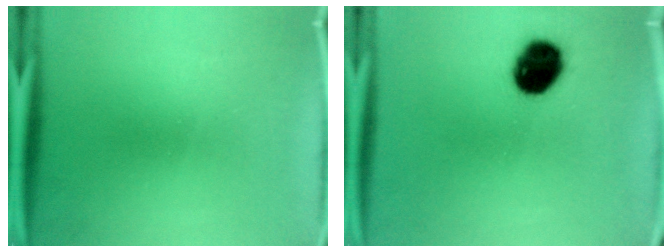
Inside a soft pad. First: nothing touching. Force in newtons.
{"total": 10.1}